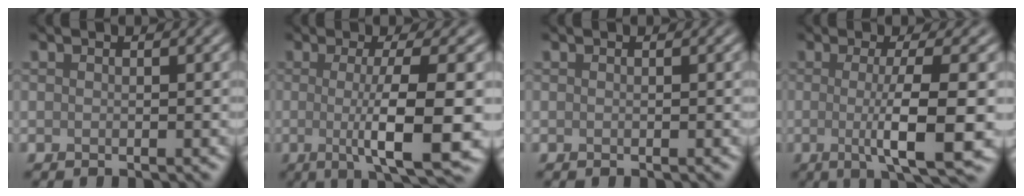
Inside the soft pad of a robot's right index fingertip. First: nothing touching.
{"total": 8.2, "force": [-0.8, 1.7, 8.0], "torque": [-0.118, -0.011, -0.012]}
{"total": 0.0}
{"total": 7.3, "force": [-0.8, 1.5, 7.1], "torque": [-0.108, -0.011, -0.012]}